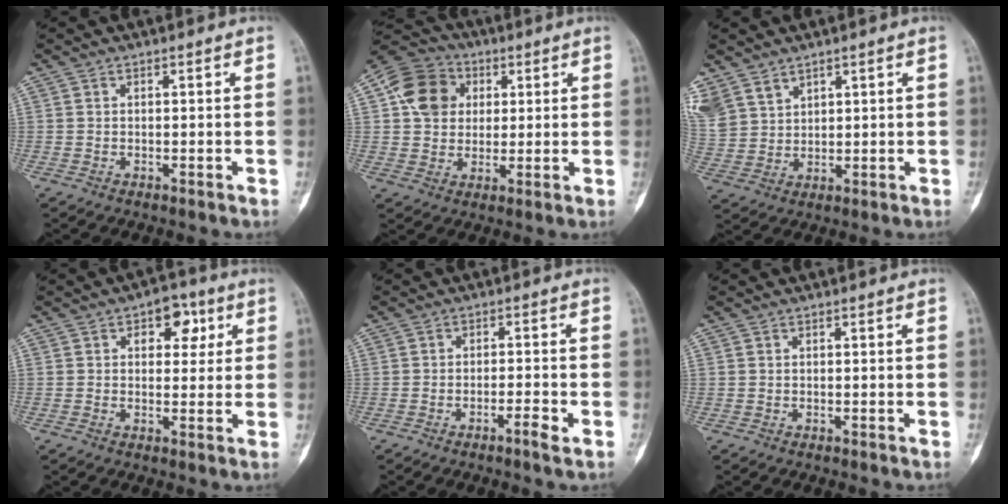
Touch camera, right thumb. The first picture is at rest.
{"total": 11.7, "force": [2.9, 9.9, 5.6], "torque": [-0.078, 0.002, 0.041]}
{"total": 9.2, "force": [6.2, 6.1, 3.0], "torque": [-0.062, -0.011, 0.148]}
{"total": 6.8, "force": [2.5, 4.4, 4.5], "torque": [-0.020, 0.002, 0.025]}
{"total": 2.8, "force": [-1.6, 0.1, 2.3], "torque": [-0.044, 0.009, -0.032]}
{"total": 0.0}